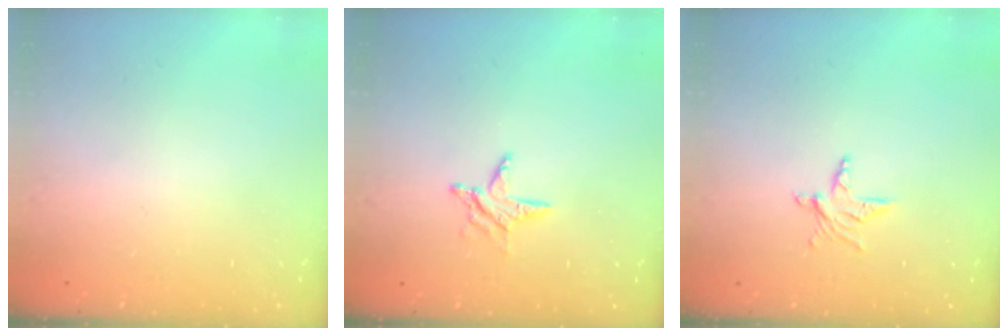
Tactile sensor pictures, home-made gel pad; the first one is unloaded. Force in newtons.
{"total": 5.8, "press": 5.7, "slide": 0.6}
{"total": 4.6, "press": 4.6, "slide": 0.4}